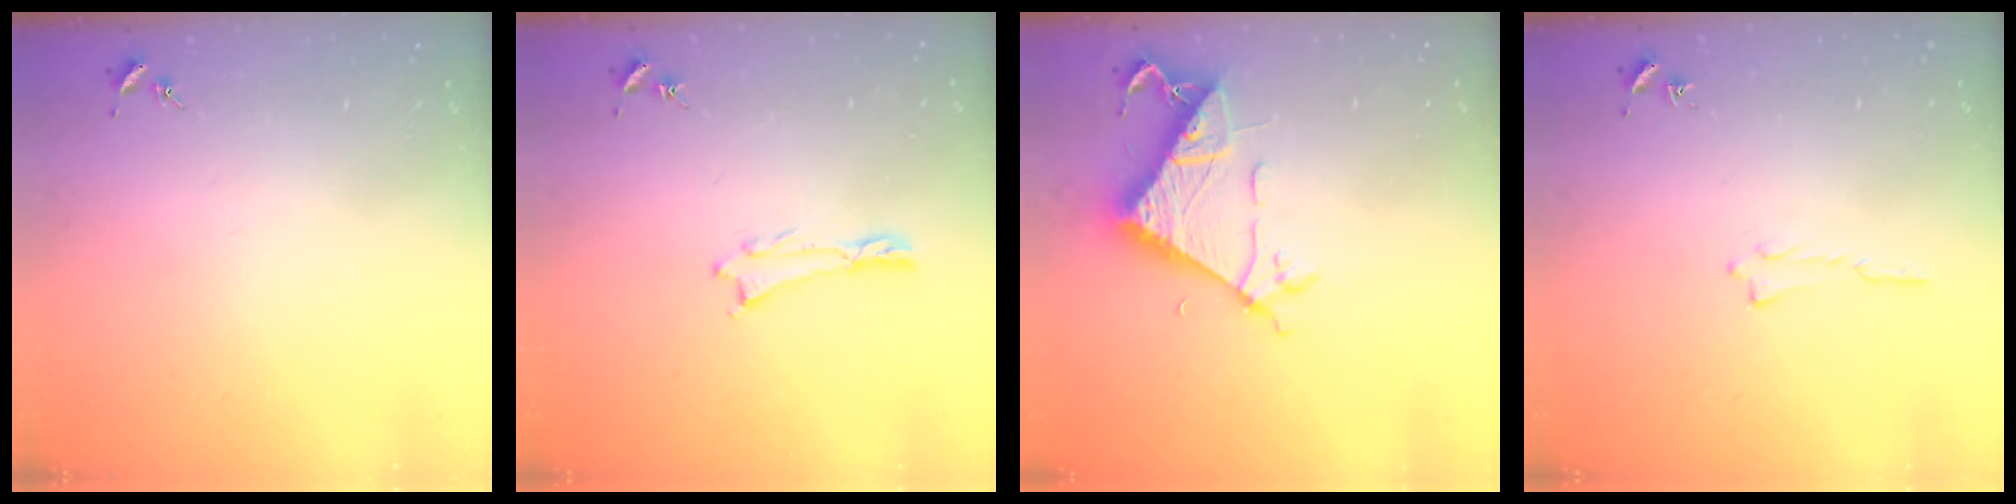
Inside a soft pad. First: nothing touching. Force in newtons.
{"total": 0.0}
{"total": 8.3, "press": 8.3, "slide": 0.8}
{"total": 0.0}